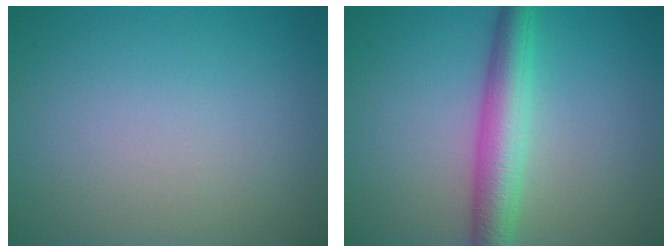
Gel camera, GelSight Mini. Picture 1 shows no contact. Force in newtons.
{"total": 5.0, "press": 5.0, "slide": 0.1}